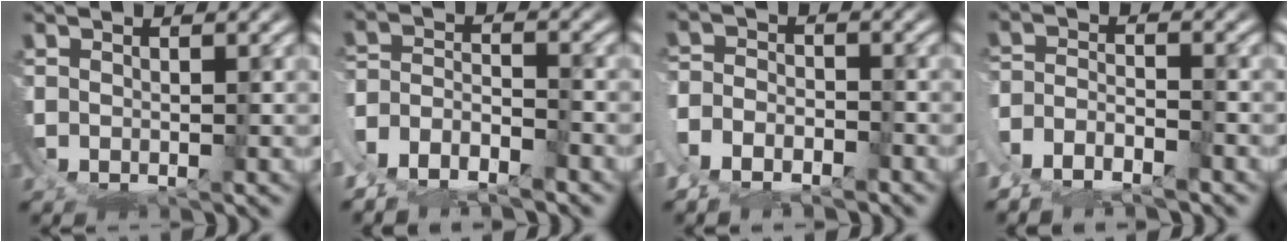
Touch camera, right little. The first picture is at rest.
{"total": 5.2, "force": [-3.0, 3.6, 2.3], "torque": [-0.042, -0.008, -0.057]}
{"total": 2.8, "force": [-2.1, 1.5, 1.2], "torque": [-0.022, -0.011, -0.036]}
{"total": 3.8, "force": [-2.7, 1.9, 1.8], "torque": [-0.025, -0.004, -0.050]}